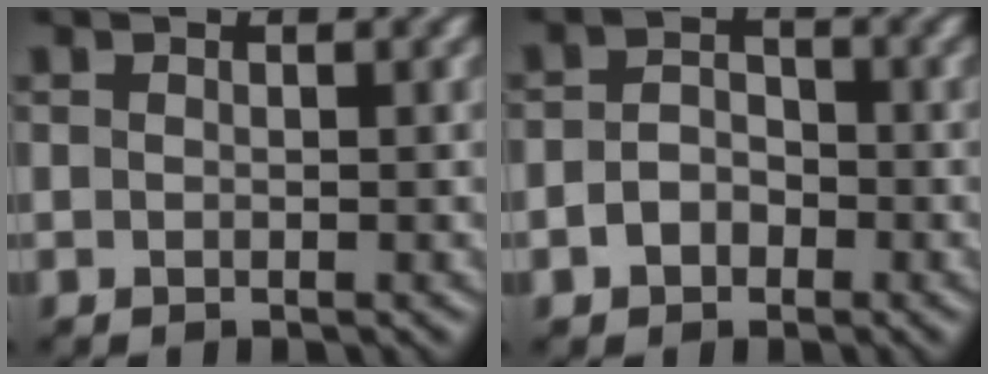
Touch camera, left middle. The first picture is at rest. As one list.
[{"total": 2.4, "force": [-1.4, 1.7, 1.1], "torque": [-0.019, 0.002, -0.027]}]